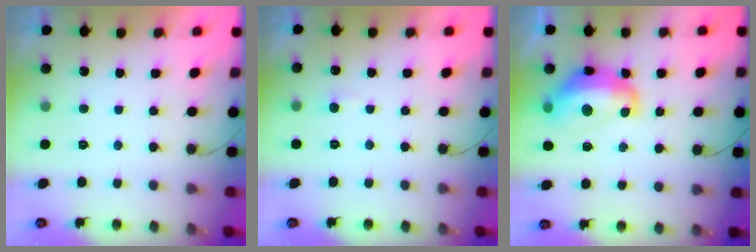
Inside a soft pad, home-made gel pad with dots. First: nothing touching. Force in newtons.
{"total": 4.1, "press": 4.0, "slide": 0.5}
{"total": 14.3, "press": 14.3, "slide": 1.1}